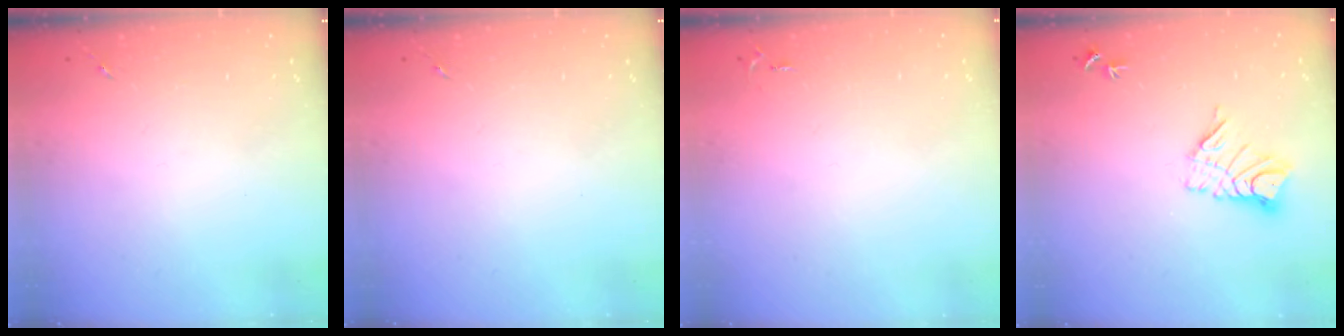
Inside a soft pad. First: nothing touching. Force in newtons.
{"total": 0.0}
{"total": 2.6, "press": 2.6, "slide": 0.4}
{"total": 9.8, "press": 9.8, "slide": 0.9}